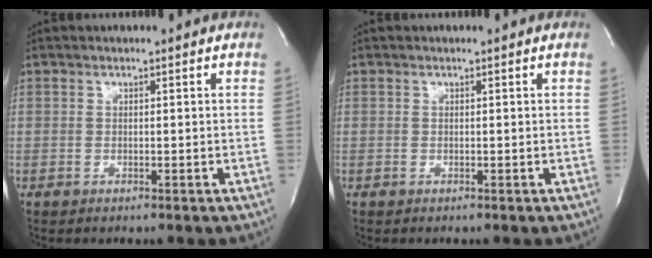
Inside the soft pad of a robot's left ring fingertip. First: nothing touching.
{"total": 0.0}